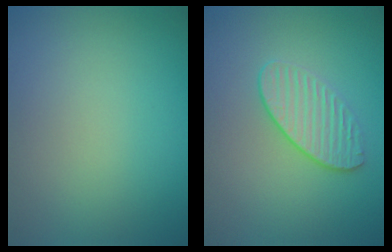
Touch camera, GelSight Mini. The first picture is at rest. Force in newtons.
{"total": 2.2, "press": 1.8, "slide": 1.2}